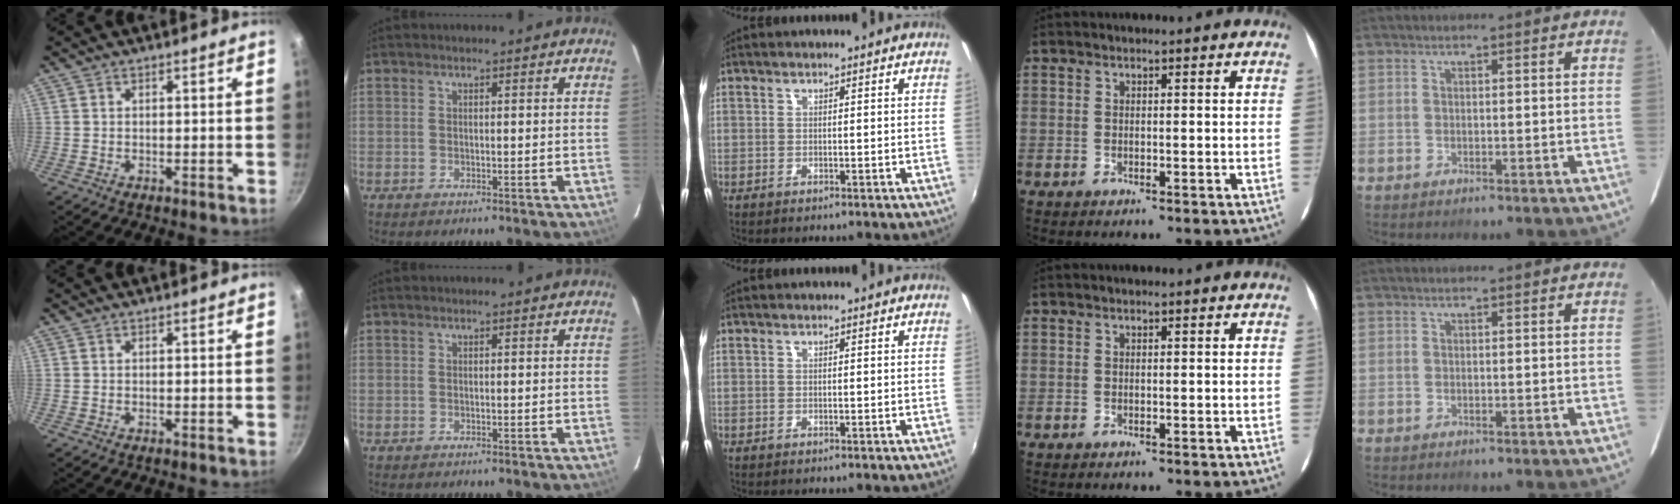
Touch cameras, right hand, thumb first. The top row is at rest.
{}